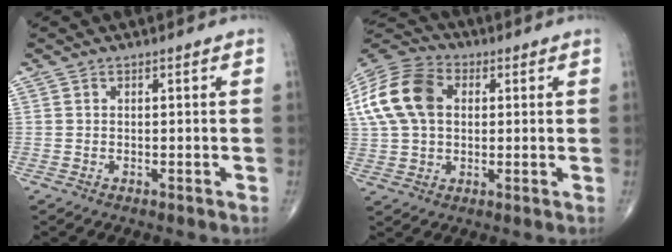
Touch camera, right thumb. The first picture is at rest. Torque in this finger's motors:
{"motor_torque": [-0.13, 0.71, 0.46, 0.05, 0.42]}